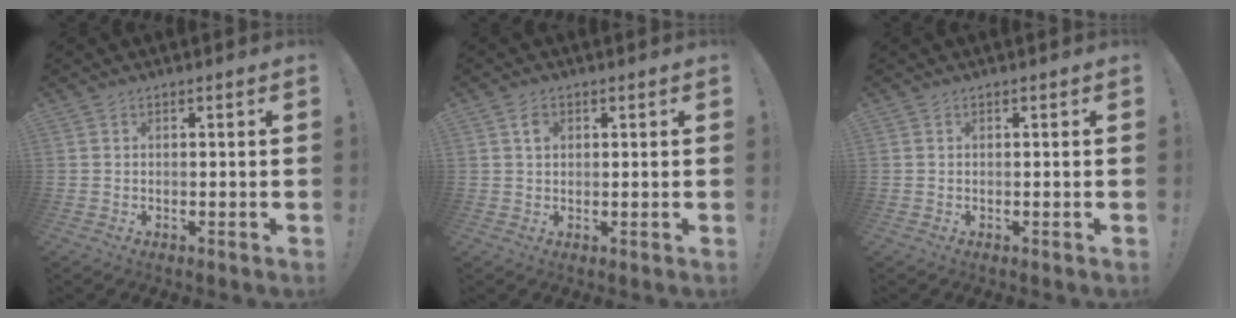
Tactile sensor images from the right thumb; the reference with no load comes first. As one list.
[{"total": 2.5, "force": [1.1, 1.7, 1.5], "torque": [-0.012, -0.003, 0.014]}, {"total": 0.0}]